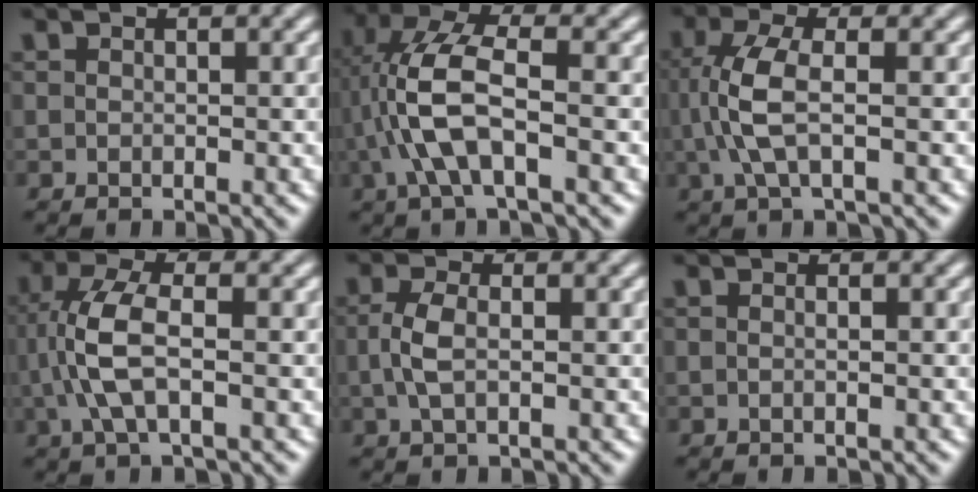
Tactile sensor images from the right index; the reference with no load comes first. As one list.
[{"total": 5.2, "force": [0.1, 1.5, 5.0], "torque": [-0.114, -0.007, 0.008]}, {"total": 3.8, "force": [-0.1, 0.6, 3.7], "torque": [-0.088, -0.007, 0.008]}, {"total": 4.2, "force": [-0.2, 0.8, 4.1], "torque": [-0.094, -0.008, 0.006]}, {"total": 1.9, "force": [-0.1, -0.1, 1.9], "torque": [-0.044, -0.005, 0.006]}, {"total": 0.5, "force": [-0.3, -0.2, 0.4], "torque": [-0.007, -0.001, -0.005]}]